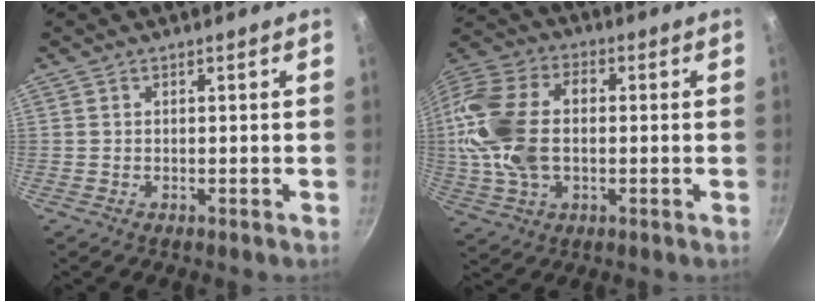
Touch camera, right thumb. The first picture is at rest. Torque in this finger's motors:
{"motor_torque": [1.59, 2.70, 2.28, -0.32, 0.25]}